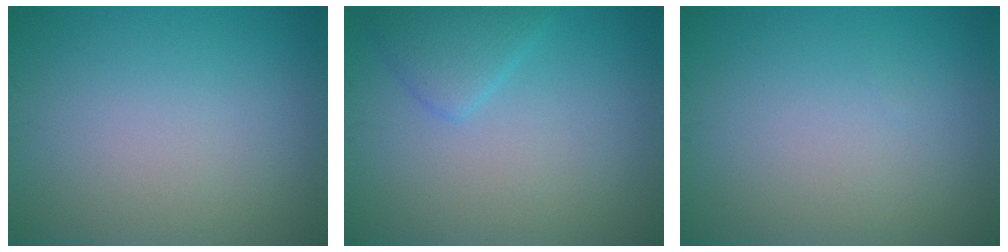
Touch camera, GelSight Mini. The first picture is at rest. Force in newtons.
{"total": 2.3, "press": 2.3, "slide": 0.1}
{"total": 0.0}